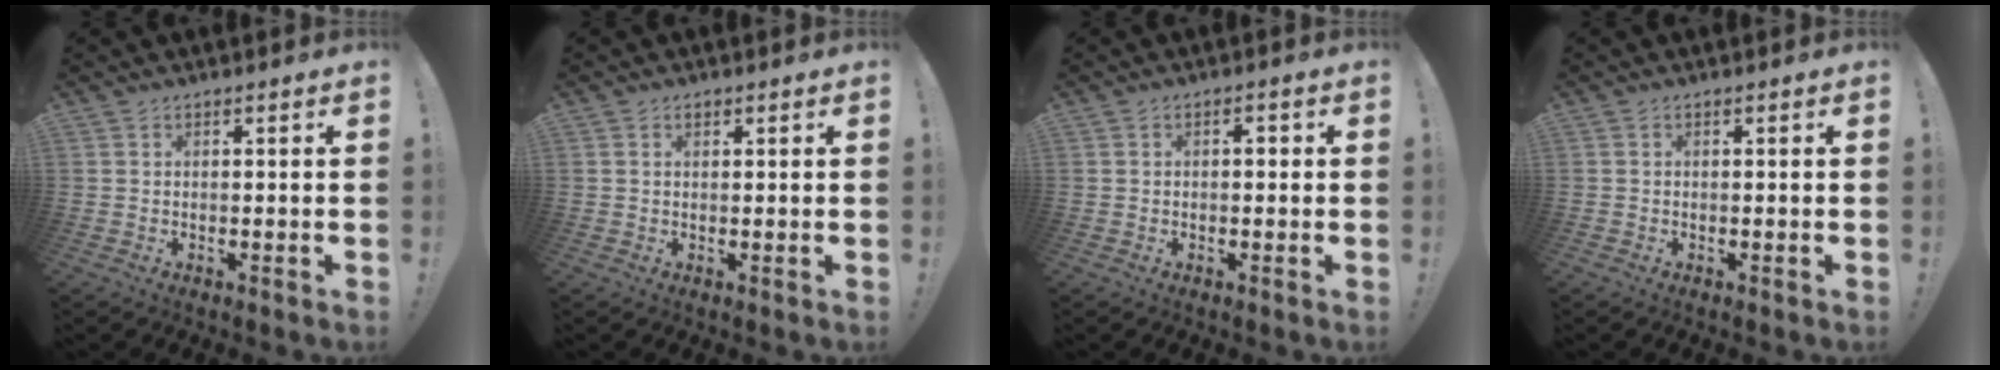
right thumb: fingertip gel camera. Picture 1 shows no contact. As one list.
[{"total": 0.8, "force": [0.6, 0.4, 0.5], "torque": [-0.004, -0.002, 0.010]}, {"total": 1.6, "force": [-0.2, 1.1, 1.2], "torque": [-0.015, 0.005, -0.008]}, {"total": 0.0}]